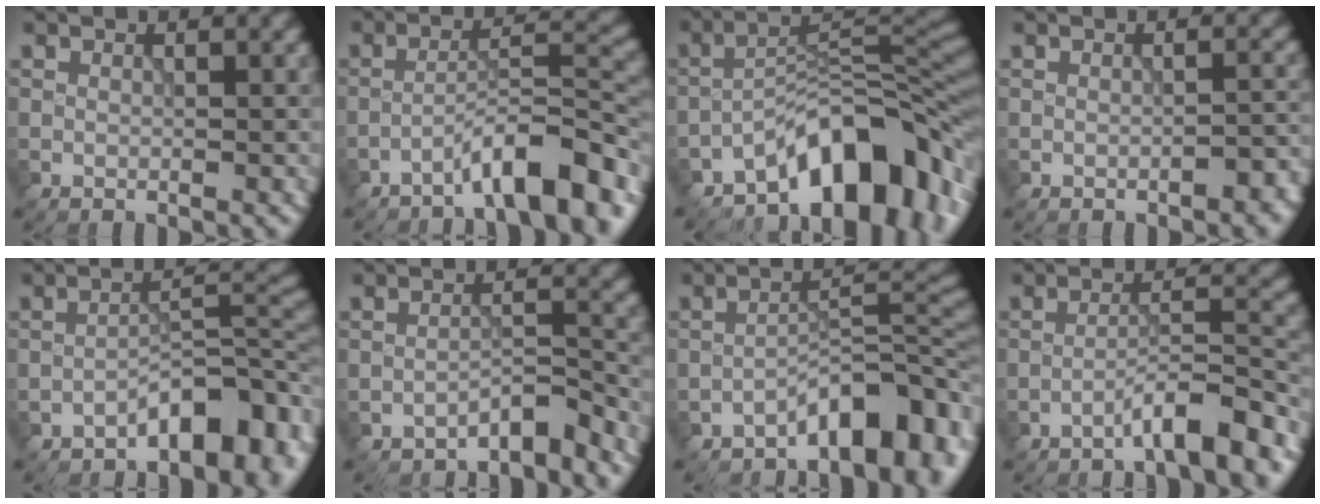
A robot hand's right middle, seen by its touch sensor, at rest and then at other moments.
{"total": 7.5, "force": [-4.9, 1.7, 5.3], "torque": [-0.081, 0.015, -0.081]}
{"total": 11.5, "force": [-7.2, 4.8, 7.5], "torque": [-0.088, 0.012, -0.136]}
{"total": 2.0, "force": [-1.1, 0.7, 1.5], "torque": [-0.022, 0.003, -0.014]}
{"total": 6.3, "force": [-3.7, 2.4, 4.4], "torque": [-0.052, 0.015, -0.062]}
{"total": 3.4, "force": [-3.0, 0.7, 1.5], "torque": [-0.018, 0.011, -0.053]}
{"total": 7.0, "force": [-4.5, 2.5, 4.7], "torque": [-0.050, 0.013, -0.078]}
{"total": 5.4, "force": [-3.8, 0.7, 3.8], "torque": [-0.053, 0.017, -0.064]}